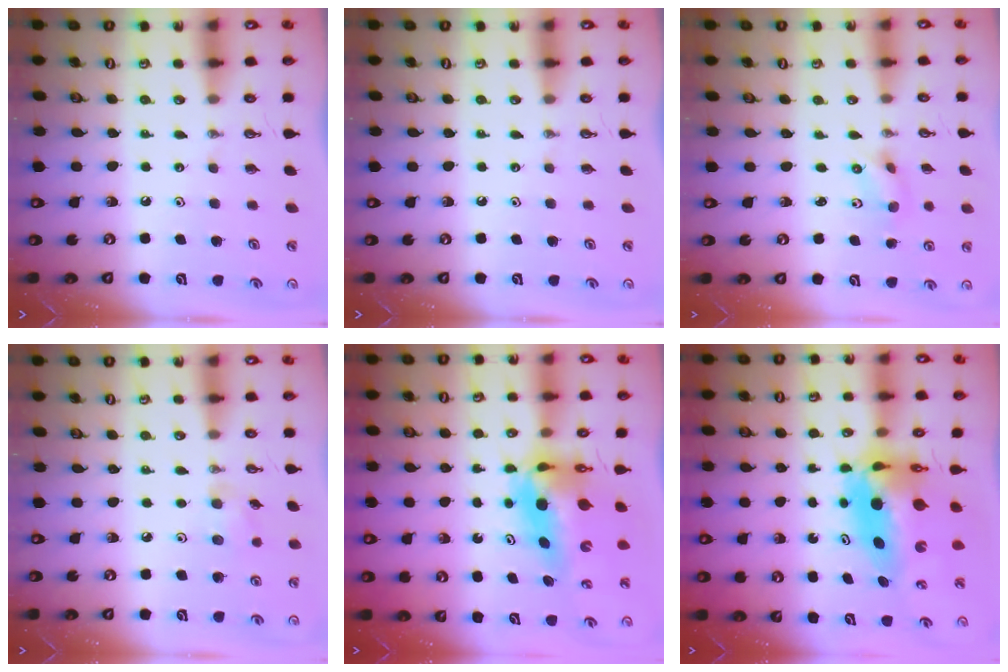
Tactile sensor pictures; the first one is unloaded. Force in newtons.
{"total": 0.0}
{"total": 2.9, "press": 1.1, "slide": 2.7}
{"total": 6.3, "press": 6.2, "slide": 1.3}
{"total": 9.4, "press": 9.4, "slide": 0.9}
{"total": 10.8, "press": 10.6, "slide": 2.1}